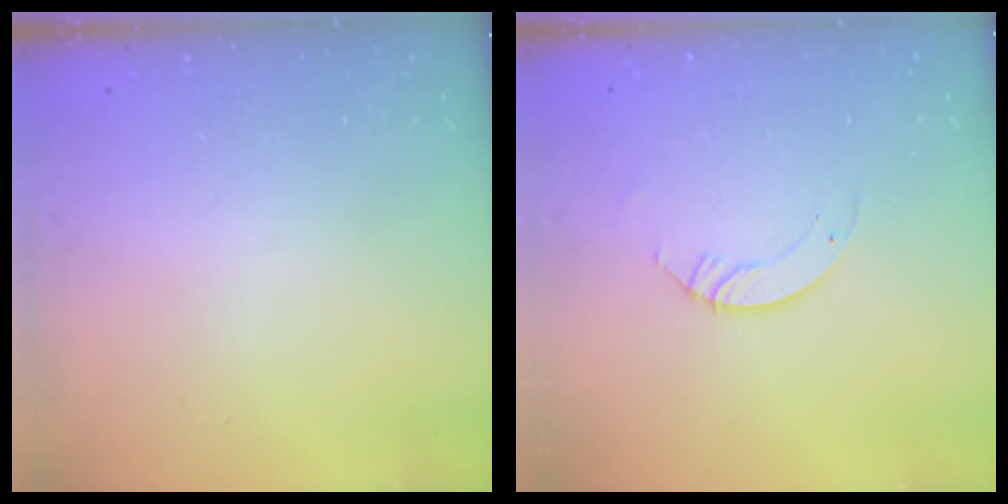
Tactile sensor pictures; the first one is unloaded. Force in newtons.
{"total": 3.3, "press": 3.3, "slide": 0.2}